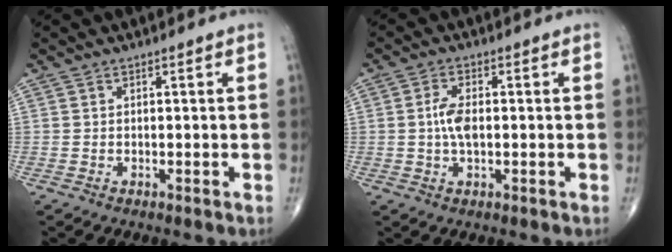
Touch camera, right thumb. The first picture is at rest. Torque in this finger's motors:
{"motor_torque": [0.91, 0.81, 0.32, -0.23, 0.08]}